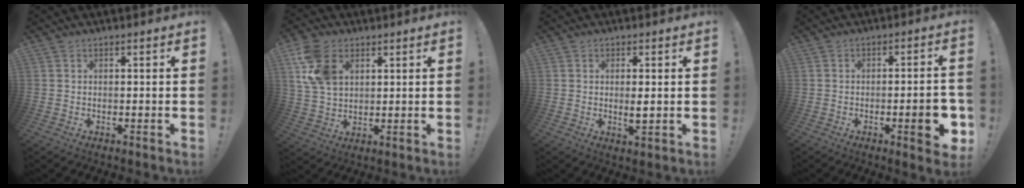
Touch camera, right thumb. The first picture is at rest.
{"total": 12.7, "force": [4.9, 8.7, 7.9], "torque": [-0.154, -0.003, 0.096]}
{"total": 3.3, "force": [0.4, 0.9, 3.2], "torque": [-0.046, -0.006, 0.006]}
{"total": 9.1, "force": [-2.7, 2.1, 8.4], "torque": [-0.103, 0.002, -0.042]}